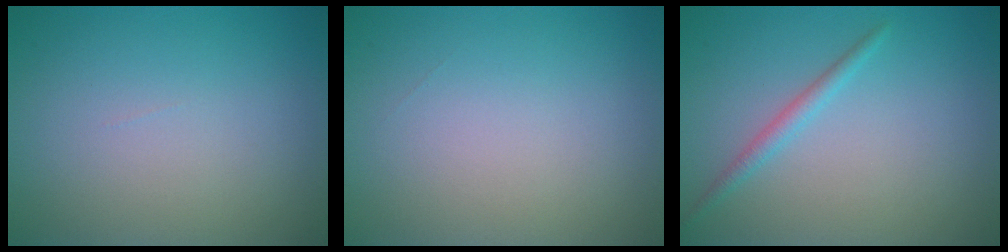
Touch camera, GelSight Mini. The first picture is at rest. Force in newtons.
{"total": 0.0}
{"total": 1.4, "press": 1.4, "slide": 0.0}